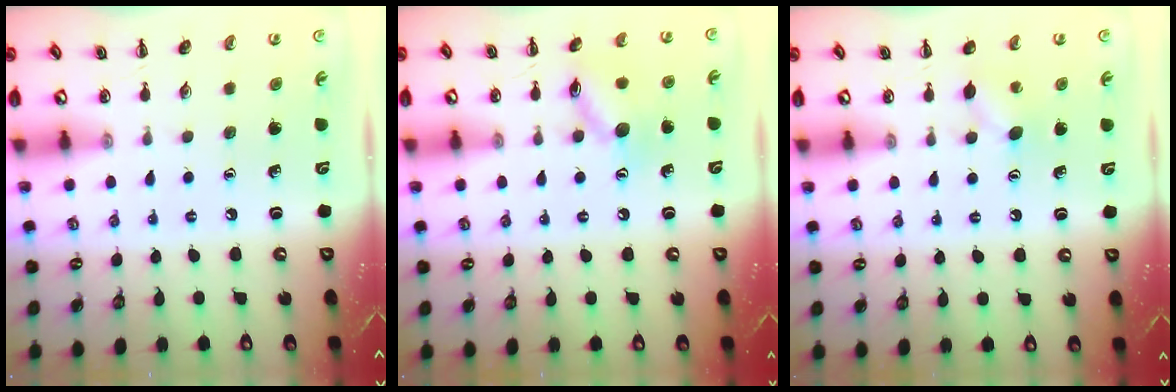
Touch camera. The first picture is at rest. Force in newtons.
{"total": 10.5, "press": 10.5, "slide": 0.5}
{"total": 6.7, "press": 6.5, "slide": 1.5}